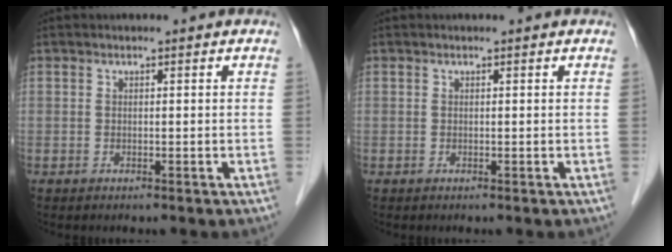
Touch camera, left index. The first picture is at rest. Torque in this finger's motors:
{"motor_torque": [0.17, -0.08, -0.02, -0.01]}